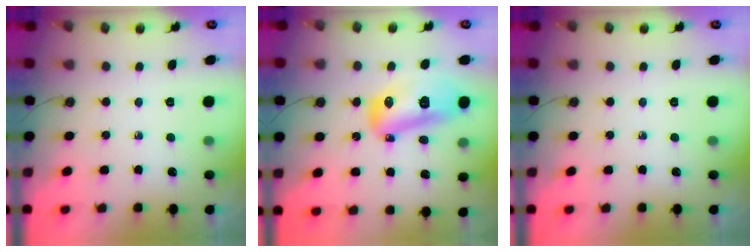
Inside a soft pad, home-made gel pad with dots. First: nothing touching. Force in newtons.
{"total": 14.3, "press": 14.2, "slide": 1.2}
{"total": 0.0}